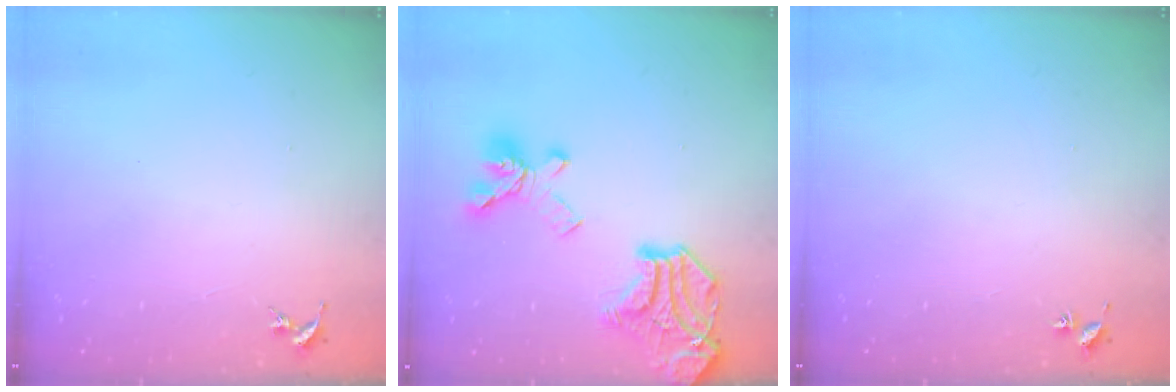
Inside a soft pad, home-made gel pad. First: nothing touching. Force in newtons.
{"total": 21.3, "press": 21.2, "slide": 1.6}
{"total": 1.8, "press": 1.8, "slide": 0.2}